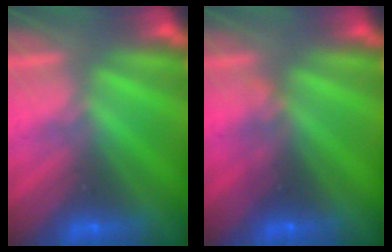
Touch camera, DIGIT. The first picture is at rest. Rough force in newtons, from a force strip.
{"total": 2.3}